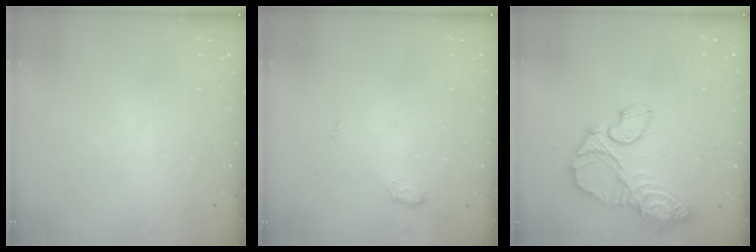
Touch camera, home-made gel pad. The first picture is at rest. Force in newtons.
{"total": 5.5, "press": 5.5, "slide": 0.7}
{"total": 15.9, "press": 15.9, "slide": 1.5}